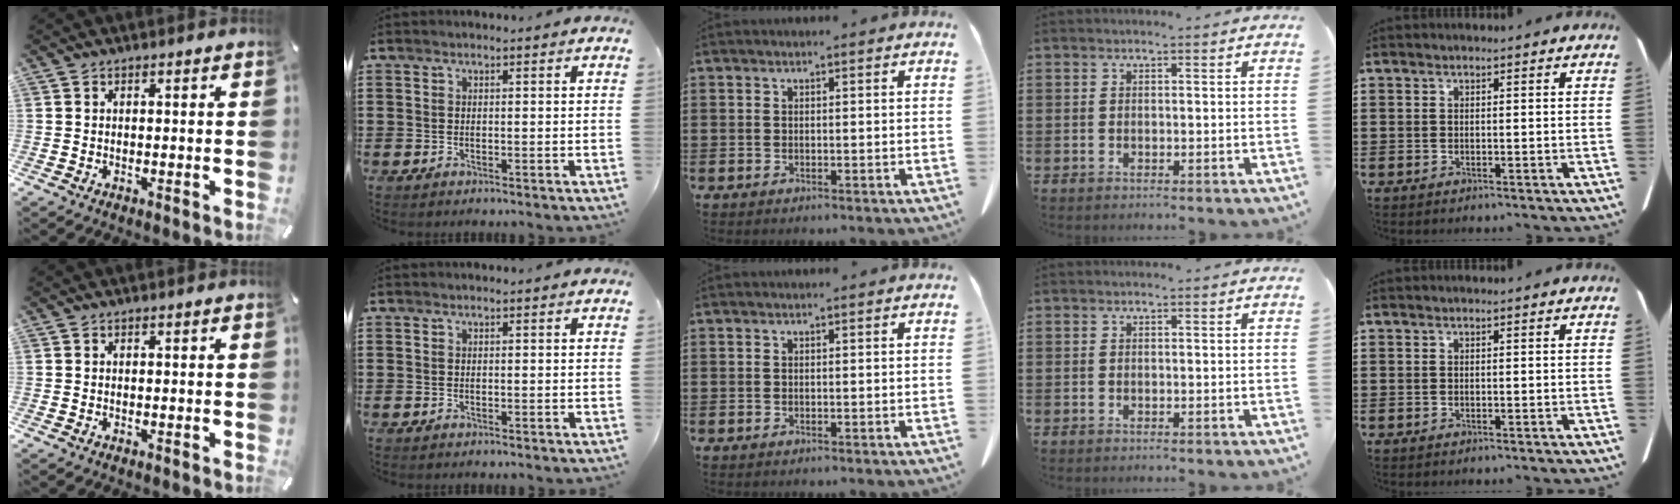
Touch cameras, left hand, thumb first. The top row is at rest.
{}